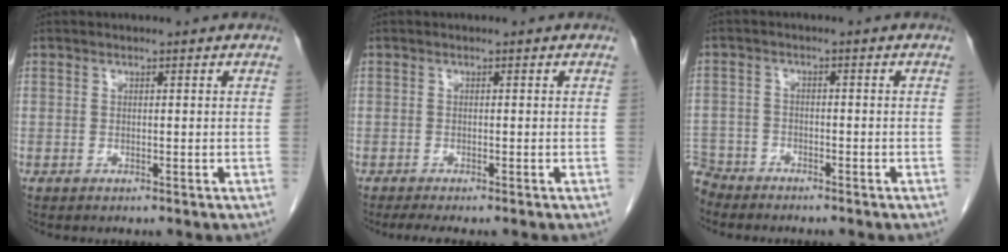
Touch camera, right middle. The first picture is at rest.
{"total": 3.0, "force": [-2.4, 0.1, 1.8], "torque": [-0.029, -0.009, -0.035]}
{"total": 6.1, "force": [-5.5, 2.6, 0.0], "torque": [-0.007, -0.008, -0.107]}